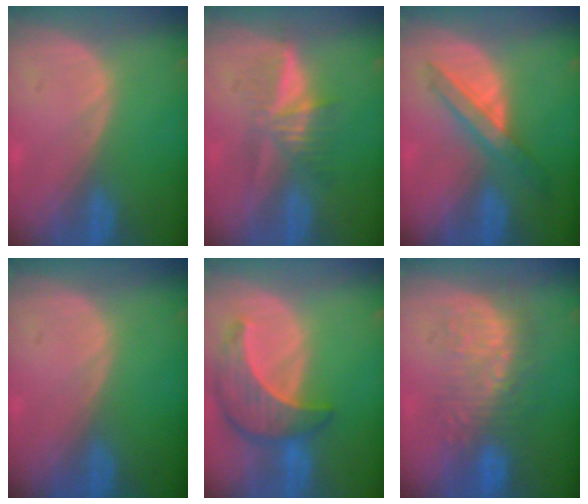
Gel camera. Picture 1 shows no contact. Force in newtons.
{"total": 5.2, "press": 5.1, "slide": 0.9}
{"total": 5.9, "press": 5.7, "slide": 1.5}
{"total": 0.0}
{"total": 8.7, "press": 7.9, "slide": 3.7}
{"total": 8.8, "press": 8.6, "slide": 2.0}